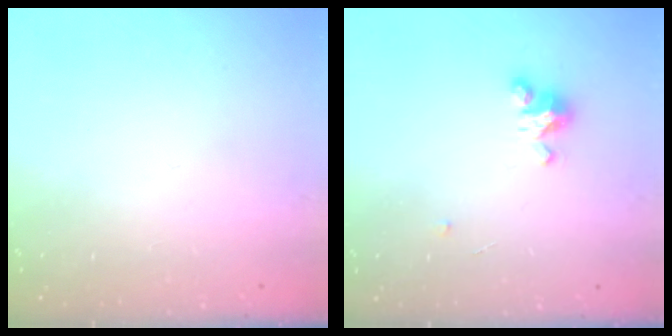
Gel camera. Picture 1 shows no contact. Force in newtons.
{"total": 3.8, "press": 3.8, "slide": 0.4}